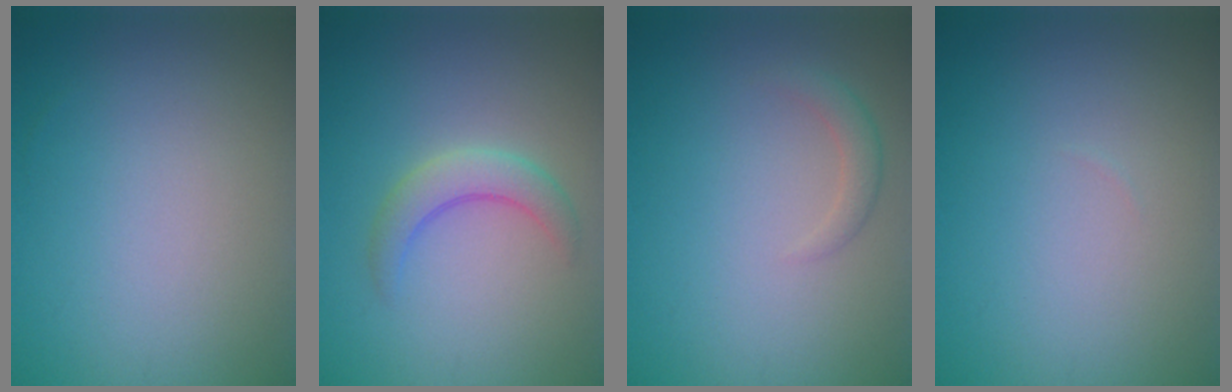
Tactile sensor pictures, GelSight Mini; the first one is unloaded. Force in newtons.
{"total": 2.9, "press": 2.9, "slide": 0.1}
{"total": 1.5, "press": 1.5, "slide": 0.1}
{"total": 0.0}